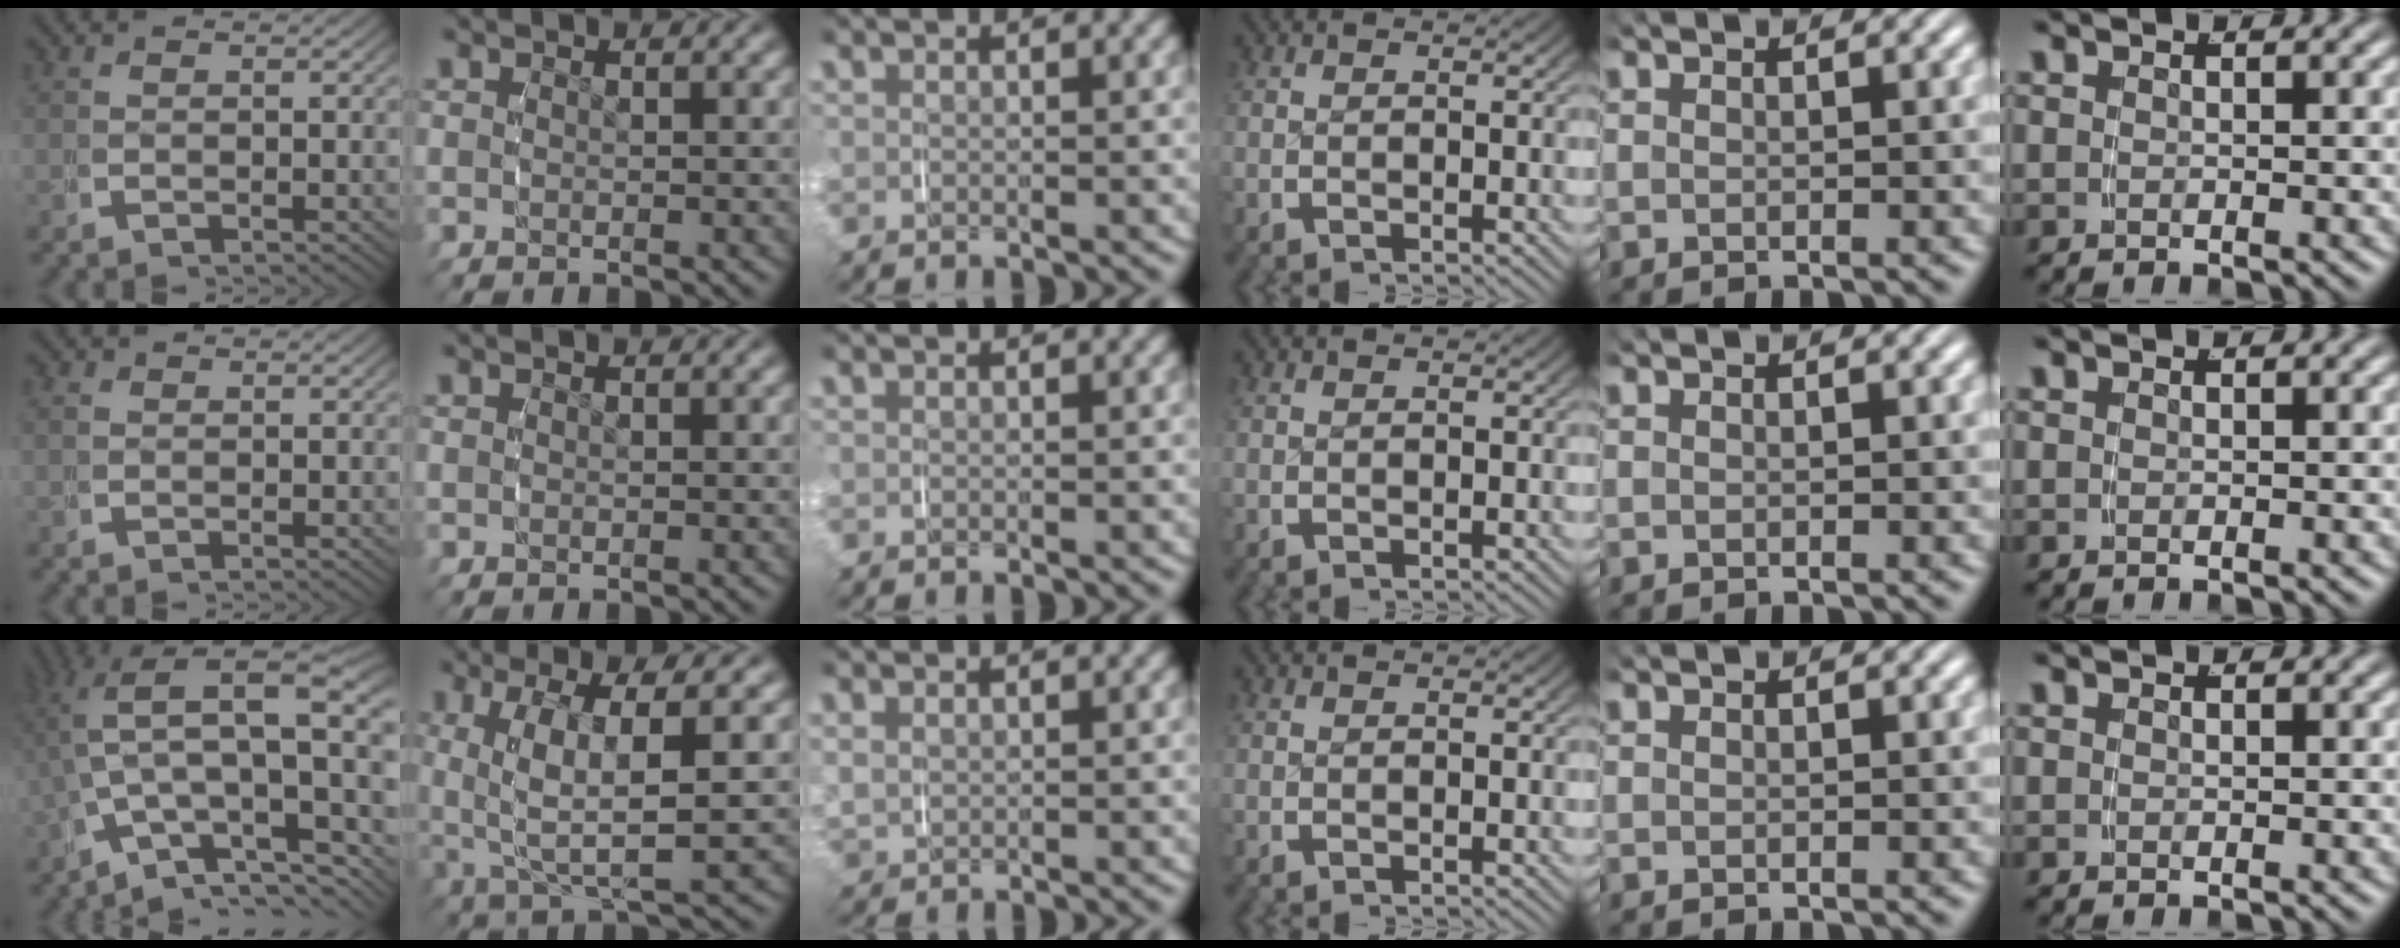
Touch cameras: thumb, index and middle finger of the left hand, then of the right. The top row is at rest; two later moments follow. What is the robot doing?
{"motion": "grasp_and_lifting", "object": "shirt"}